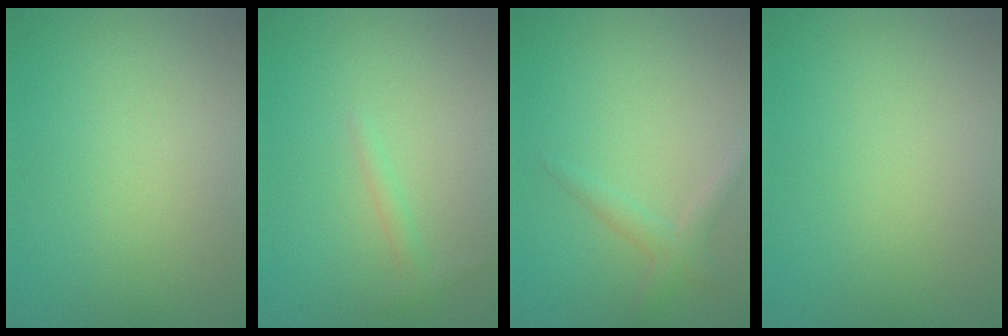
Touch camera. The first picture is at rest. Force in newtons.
{"total": 0.9, "press": 0.9, "slide": 0.1}
{"total": 1.7, "press": 1.7, "slide": 0.0}
{"total": 0.0}